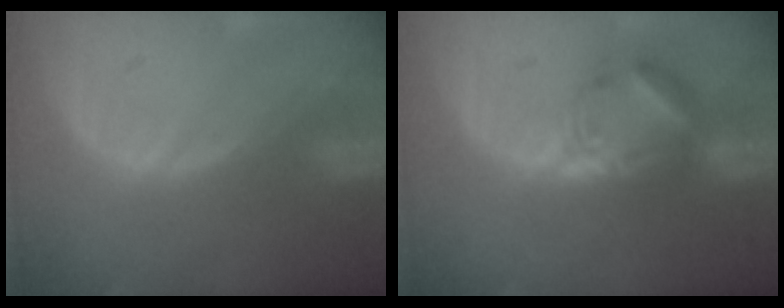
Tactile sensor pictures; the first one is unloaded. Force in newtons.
{"total": 5.7, "press": 5.6, "slide": 1.2}